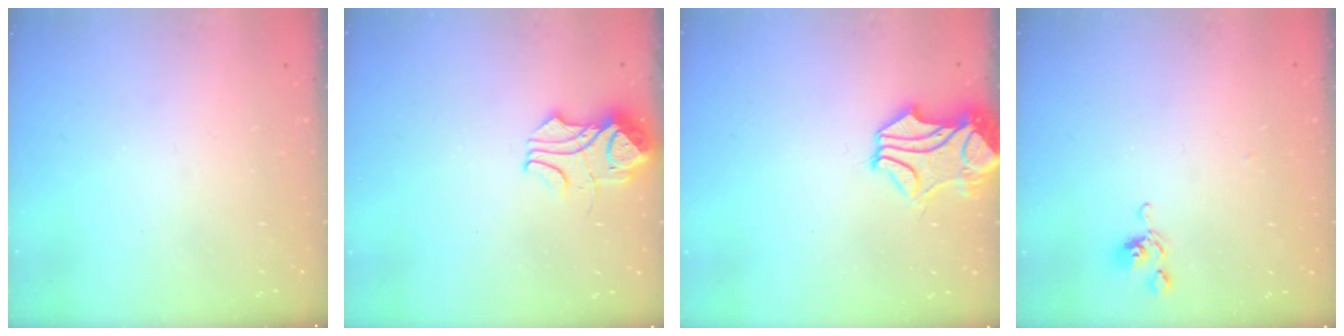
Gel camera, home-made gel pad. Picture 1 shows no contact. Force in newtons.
{"total": 4.2, "press": 4.2, "slide": 0.4}
{"total": 2.2, "press": 1.8, "slide": 1.2}
{"total": 3.9, "press": 3.9, "slide": 0.4}